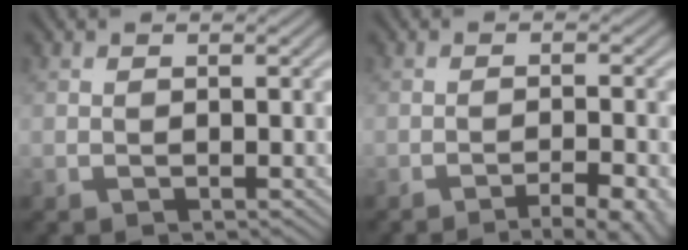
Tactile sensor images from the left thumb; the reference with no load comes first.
{"total": 6.3, "force": [-4.5, 1.0, 4.4], "torque": [-0.067, 0.008, -0.059]}